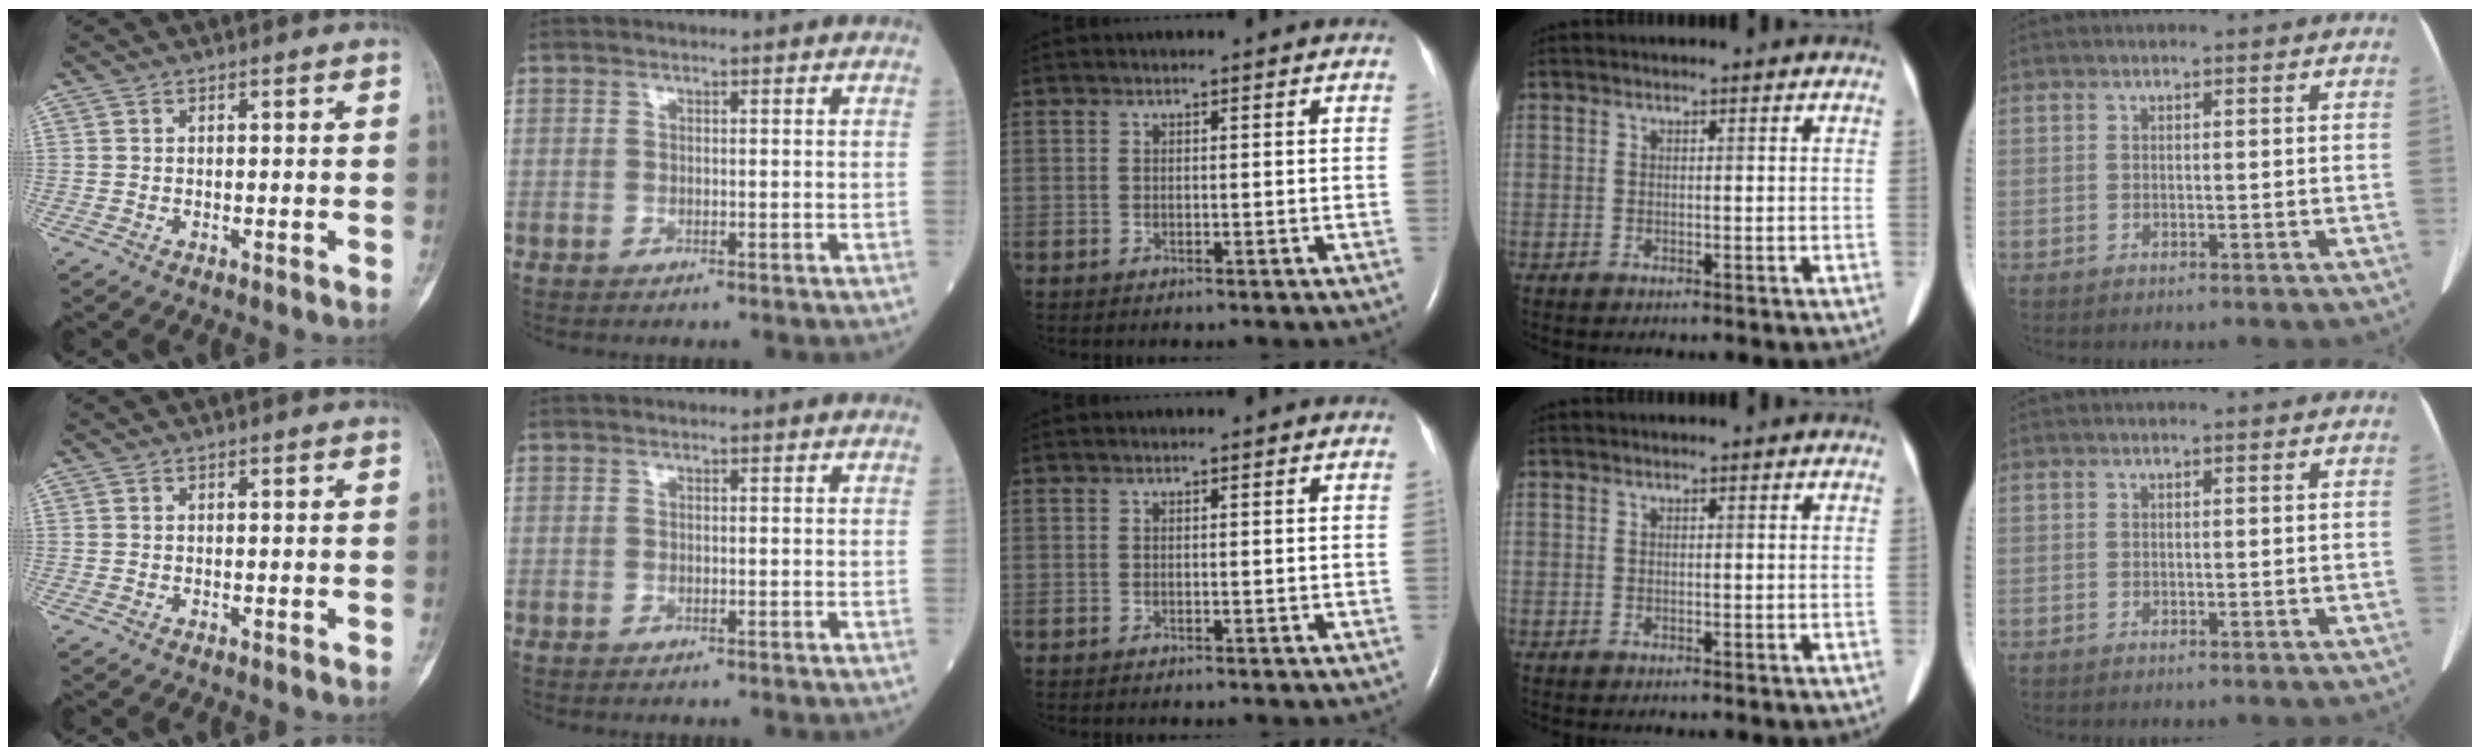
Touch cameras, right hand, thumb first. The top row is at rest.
{}